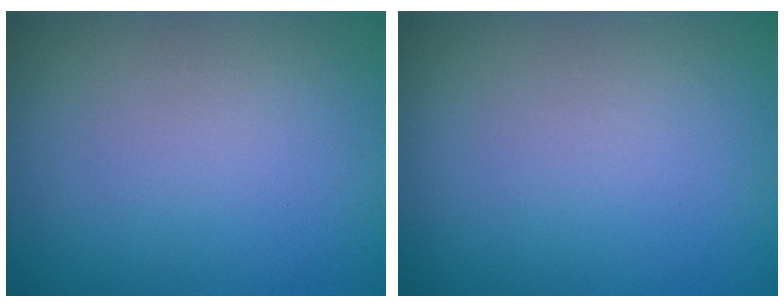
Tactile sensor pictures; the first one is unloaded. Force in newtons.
{"total": 0.0}